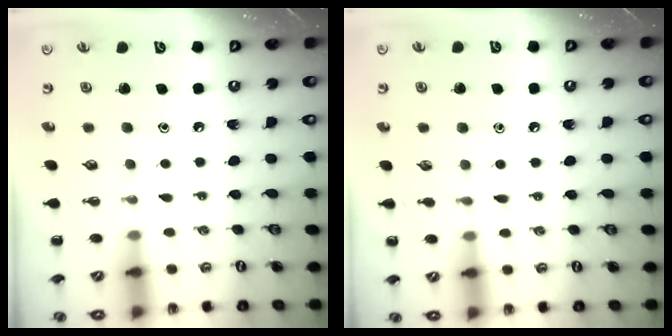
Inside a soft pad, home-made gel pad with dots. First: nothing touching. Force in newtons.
{"total": 4.0, "press": 3.8, "slide": 1.4}